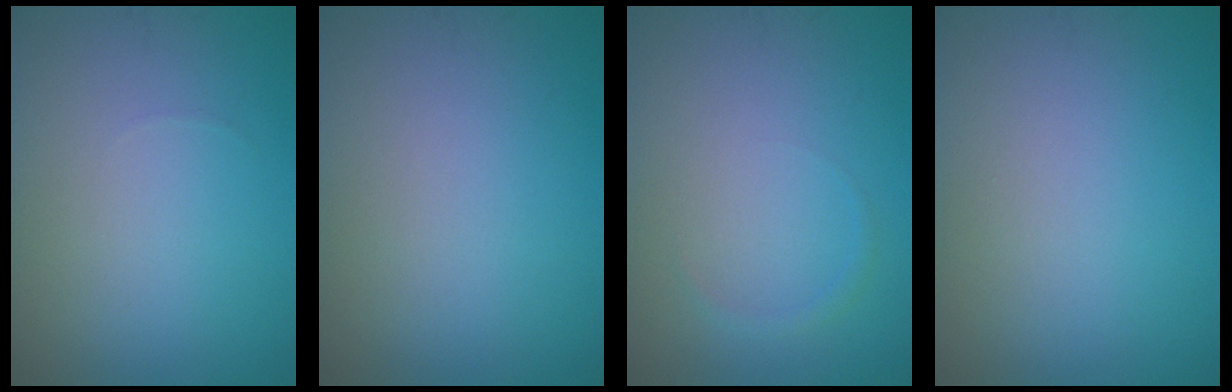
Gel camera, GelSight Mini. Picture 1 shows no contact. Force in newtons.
{"total": 0.0}
{"total": 0.7, "press": 0.7, "slide": 0.1}
{"total": 0.0}